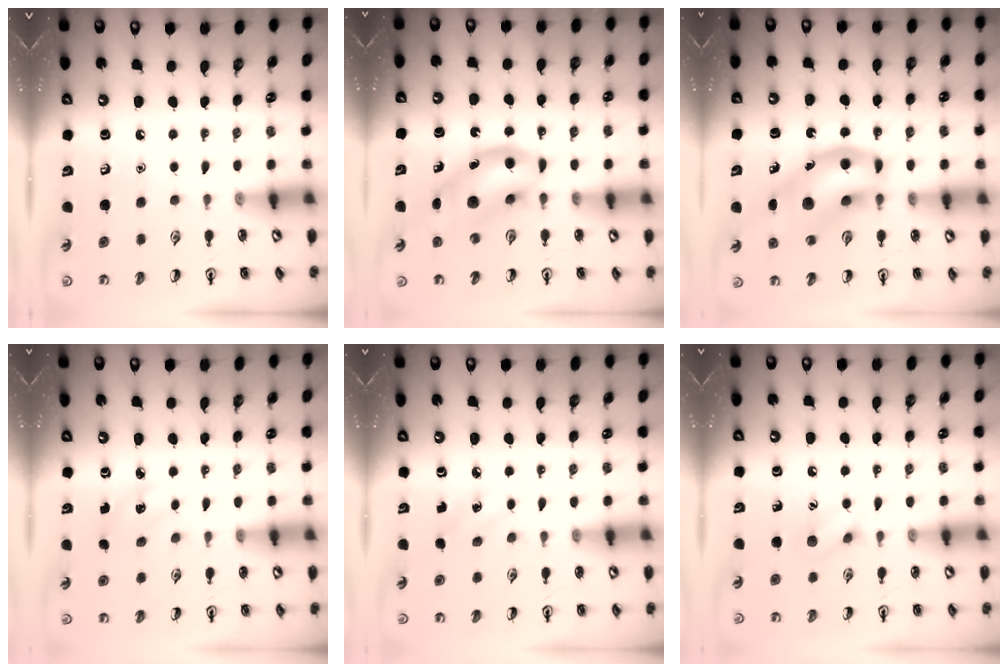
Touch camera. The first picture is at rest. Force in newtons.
{"total": 10.7, "press": 10.2, "slide": 3.1}
{"total": 14.7, "press": 14.2, "slide": 4.0}
{"total": 2.4, "press": 2.2, "slide": 0.8}
{"total": 1.9, "press": 1.7, "slide": 0.7}
{"total": 6.1, "press": 6.0, "slide": 1.0}